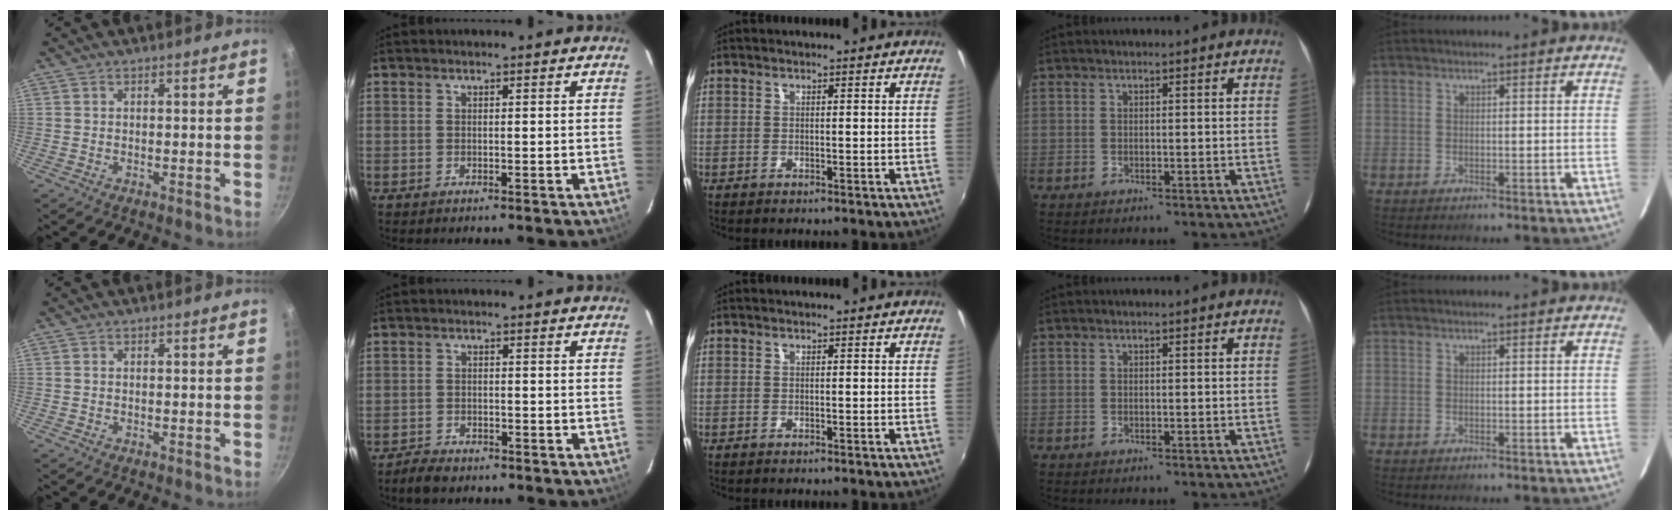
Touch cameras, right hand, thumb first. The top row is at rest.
{"index": {"total": 3.6, "force": [-3.0, 1.5, 1.2], "torque": [-0.037, 0.002, -0.053]}}